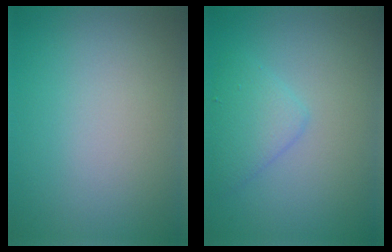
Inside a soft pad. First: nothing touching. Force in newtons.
{"total": 2.6, "press": 2.6, "slide": 0.1}